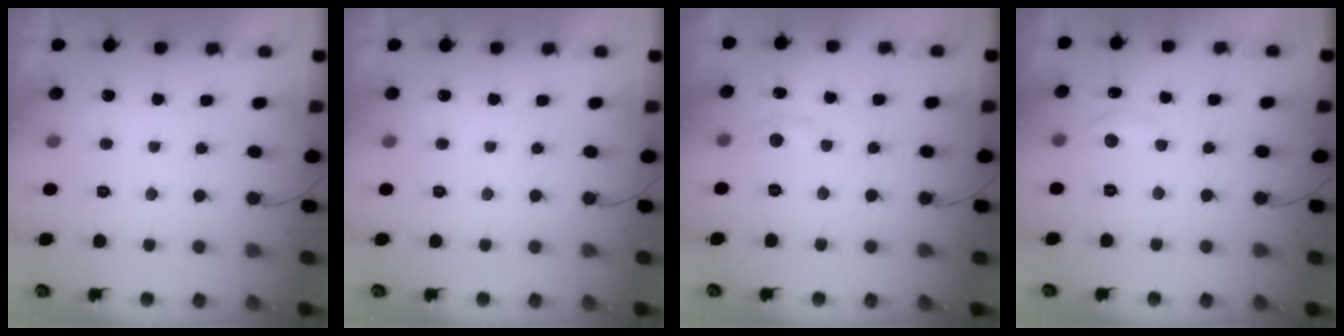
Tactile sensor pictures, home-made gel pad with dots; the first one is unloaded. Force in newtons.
{"total": 0.0}
{"total": 4.8, "press": 4.8, "slide": 0.7}
{"total": 7.7, "press": 7.6, "slide": 1.0}